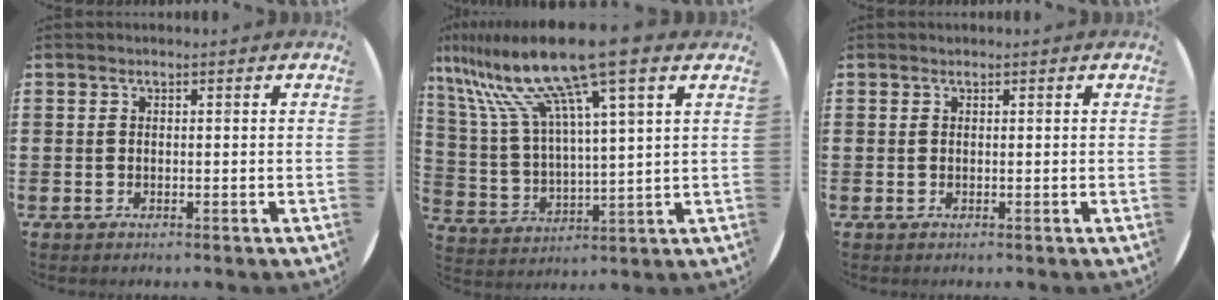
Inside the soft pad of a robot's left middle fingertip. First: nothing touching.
{"total": 15.6, "force": [11.0, 1.5, 11.0], "torque": [-0.257, -0.041, 0.184]}
{"total": 0.0}